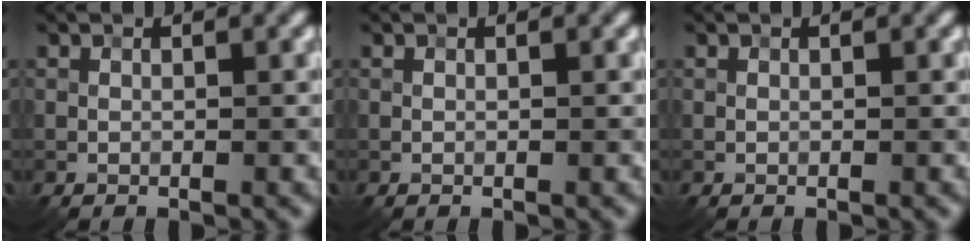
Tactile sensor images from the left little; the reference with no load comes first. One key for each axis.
{"total": 0.0}
{"total": 0.0}